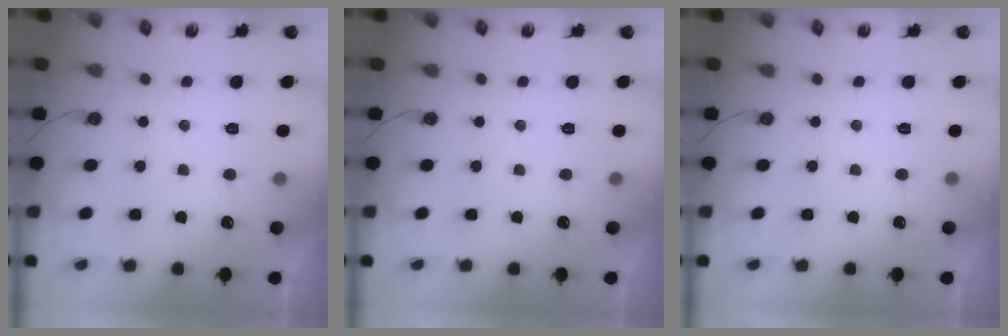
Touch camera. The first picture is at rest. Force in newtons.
{"total": 0.0}
{"total": 0.0}